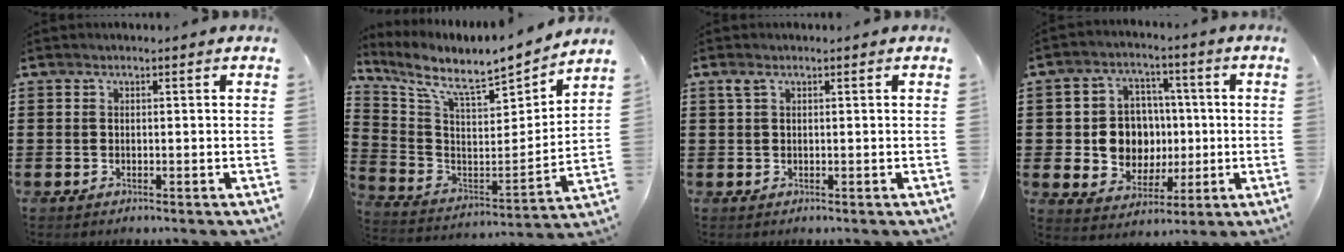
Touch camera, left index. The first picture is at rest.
{"total": 7.1, "force": [6.4, 1.0, 2.9], "torque": [-0.093, -0.062, 0.103]}
{"total": 1.3, "force": [0.5, 0.6, 1.1], "torque": [-0.023, 0.005, 0.009]}
{"total": 8.8, "force": [0.1, 7.9, 3.7], "torque": [-0.072, 0.013, 0.007]}